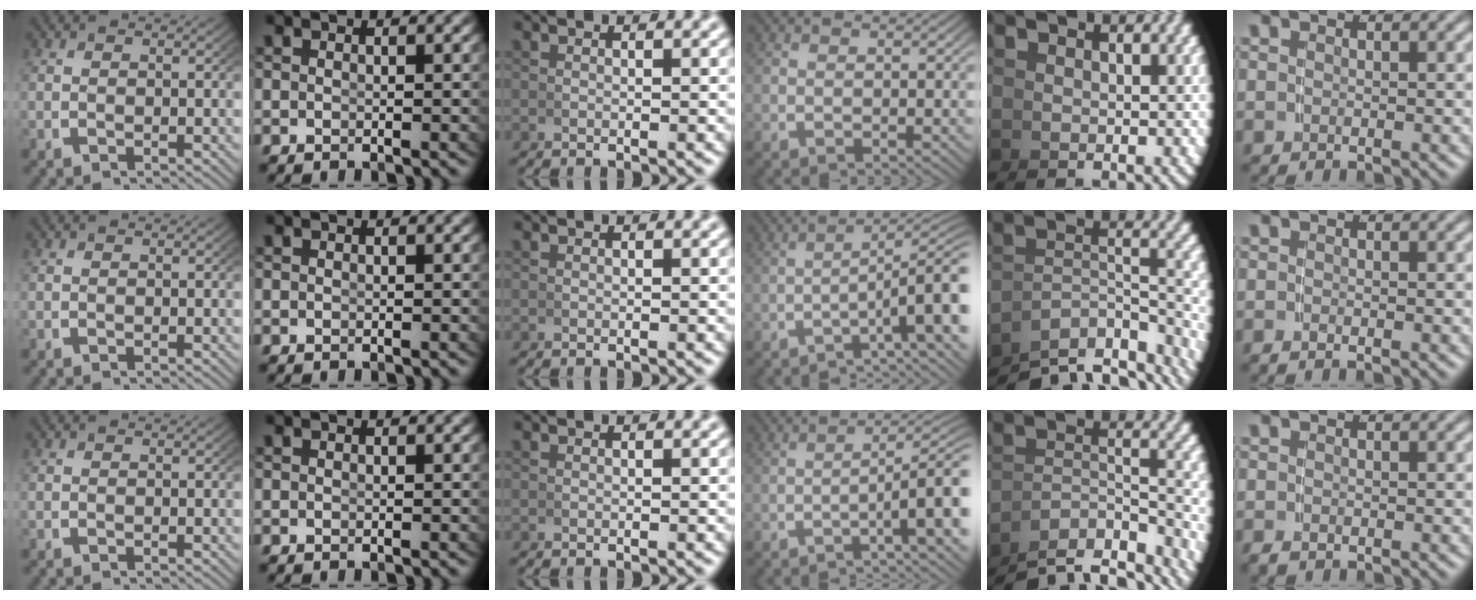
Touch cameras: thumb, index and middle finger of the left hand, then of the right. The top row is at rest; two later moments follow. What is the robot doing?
{"motion": "grasp_and_lifting", "object": "whiteboard"}